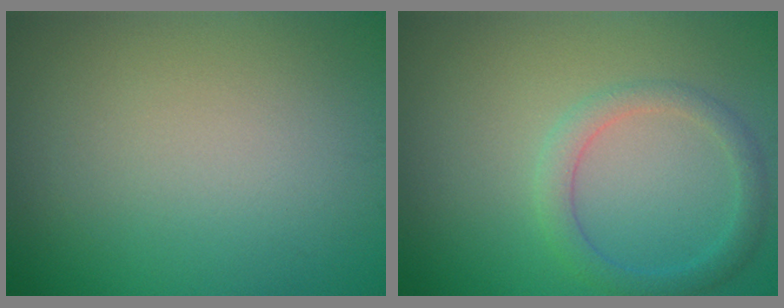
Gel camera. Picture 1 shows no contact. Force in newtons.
{"total": 2.4, "press": 2.4, "slide": 0.1}